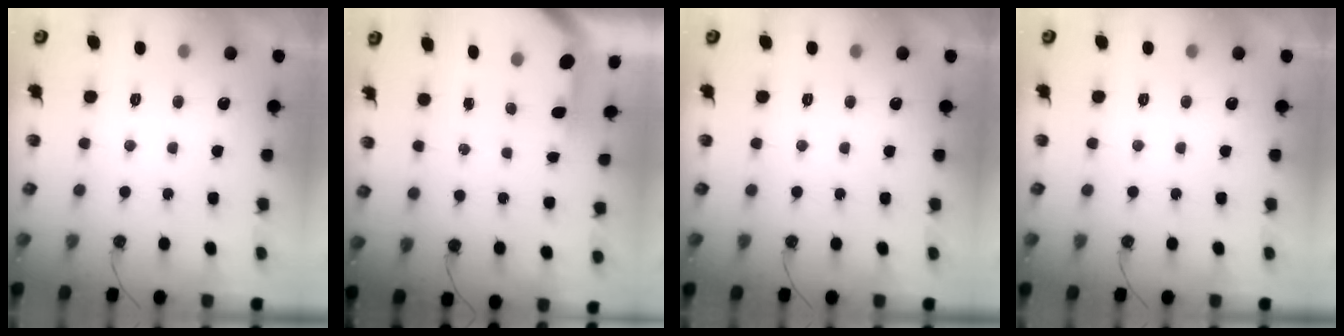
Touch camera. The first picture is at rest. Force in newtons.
{"total": 3.6, "press": 3.6, "slide": 0.3}
{"total": 0.0}
{"total": 0.0}